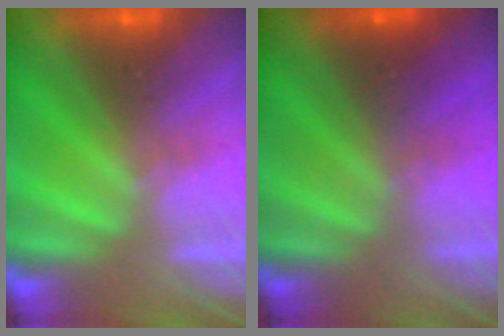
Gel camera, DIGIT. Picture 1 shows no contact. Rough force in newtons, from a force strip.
{"total": 1.7}